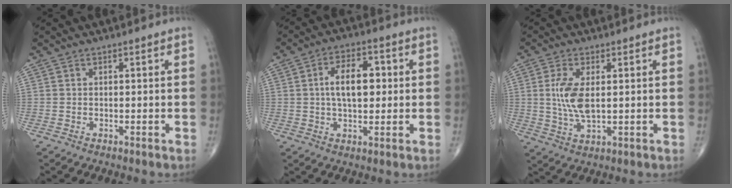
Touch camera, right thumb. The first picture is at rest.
{"total": 9.2, "force": [1.0, 5.0, 7.7], "torque": [-0.112, 0.009, 0.012]}
{"total": 7.4, "force": [0.9, 3.1, 6.6], "torque": [-0.144, -0.008, 0.021]}